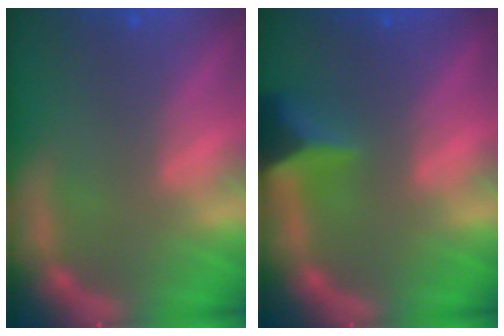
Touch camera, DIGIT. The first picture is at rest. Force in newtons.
{"total": 4.0}